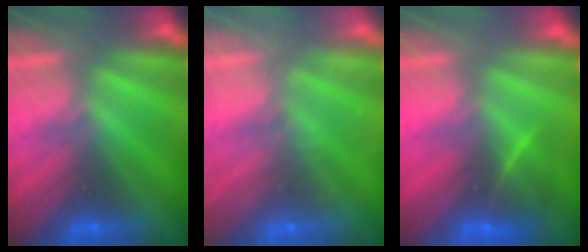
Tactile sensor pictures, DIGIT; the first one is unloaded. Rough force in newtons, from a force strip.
{"total": 1.9}
{"total": 2.8}